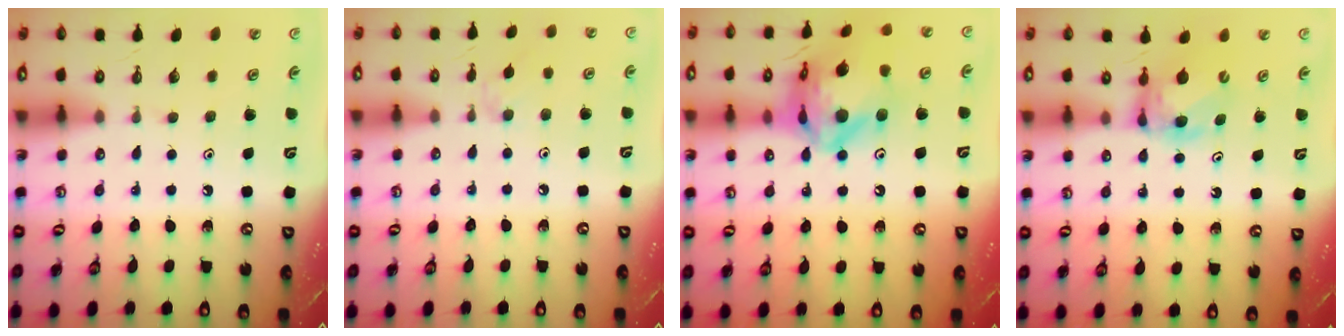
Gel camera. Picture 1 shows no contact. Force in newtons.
{"total": 5.9, "press": 5.9, "slide": 0.6}
{"total": 19.2, "press": 19.1, "slide": 2.1}
{"total": 6.1, "press": 6.1, "slide": 0.3}